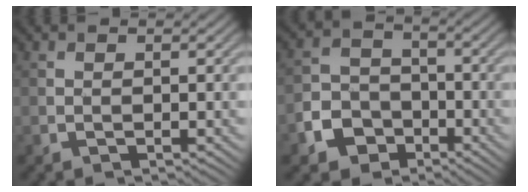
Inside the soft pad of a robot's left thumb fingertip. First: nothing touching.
{"total": 6.0, "force": [-3.2, 4.5, 2.2], "torque": [-0.049, -0.008, -0.073]}